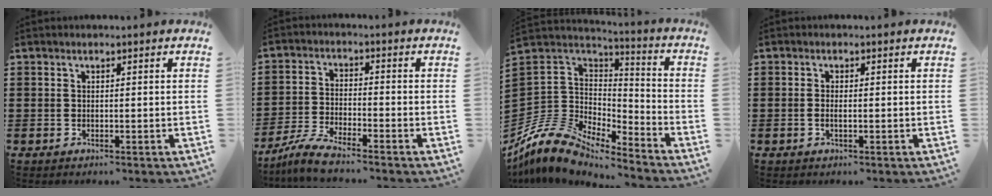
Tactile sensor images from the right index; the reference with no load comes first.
{"total": 5.0, "force": [-4.6, -0.3, 2.0], "torque": [-0.052, -0.013, -0.091]}
{"total": 9.7, "force": [-7.6, 5.1, 3.2], "torque": [-0.112, 0.002, -0.158]}
{"total": 0.9, "force": [-0.2, 0.3, 0.9], "torque": [-0.017, -0.001, -0.004]}